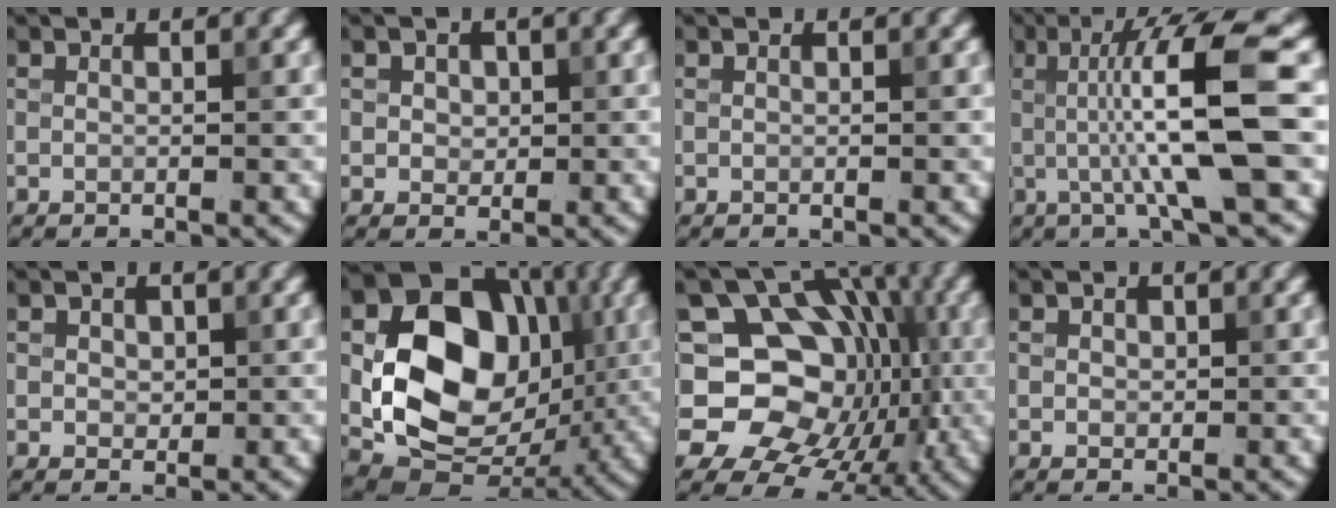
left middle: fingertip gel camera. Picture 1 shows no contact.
{"total": 1.6, "force": [0.4, 1.3, 0.7], "torque": [-0.011, 0.004, 0.003]}
{"total": 0.0}
{"total": 9.1, "force": [0.3, 1.4, 9.0], "torque": [-0.137, 0.002, 0.006]}
{"total": 1.1, "force": [0.3, 1.0, 0.5], "torque": [-0.008, -0.004, 0.006]}
{"total": 14.0, "force": [0.8, 10.6, 9.1], "torque": [-0.142, -0.017, 0.015]}
{"total": 14.8, "force": [-1.1, 12.3, 8.2], "torque": [-0.122, 0.005, -0.034]}
{"total": 0.7, "force": [0.2, 0.7, 0.2], "torque": [0.000, -0.004, 0.004]}